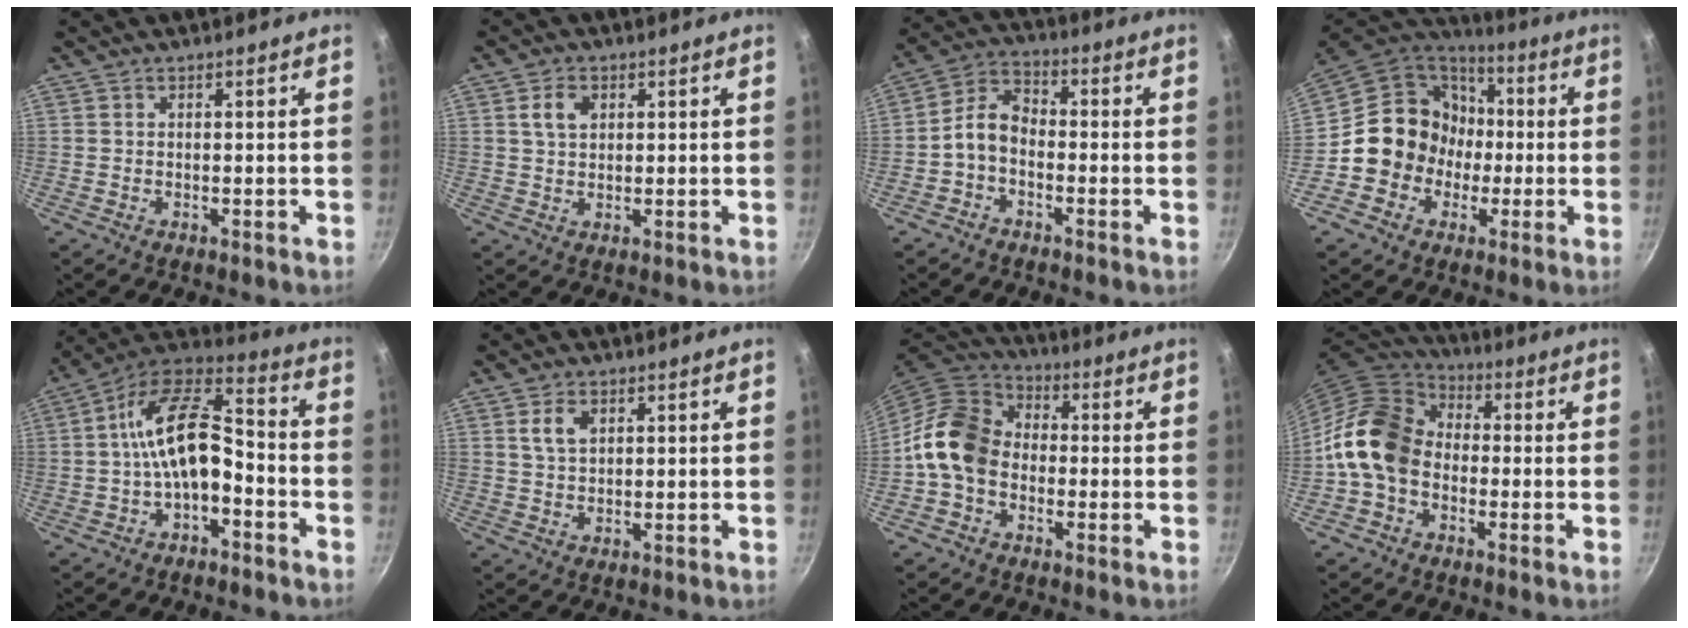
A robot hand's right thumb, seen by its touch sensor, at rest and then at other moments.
{"total": 4.1, "force": [1.4, 2.9, 2.6], "torque": [-0.037, 0.001, 0.023]}
{"total": 6.5, "force": [-2.1, 4.2, 4.5], "torque": [-0.083, 0.040, -0.053]}
{"total": 15.8, "force": [-1.5, 14.7, 5.5], "torque": [-0.050, 0.049, -0.031]}
{"total": 14.7, "force": [-3.2, 7.8, 12.0], "torque": [-0.196, 0.059, -0.067]}
{"total": 4.0, "force": [1.6, 2.5, 2.7], "torque": [-0.042, -0.001, 0.031]}
{"total": 11.4, "force": [-1.9, 8.9, 6.9], "torque": [-0.099, 0.032, -0.060]}
{"total": 13.5, "force": [-1.9, 10.4, 8.5], "torque": [-0.126, 0.035, -0.059]}